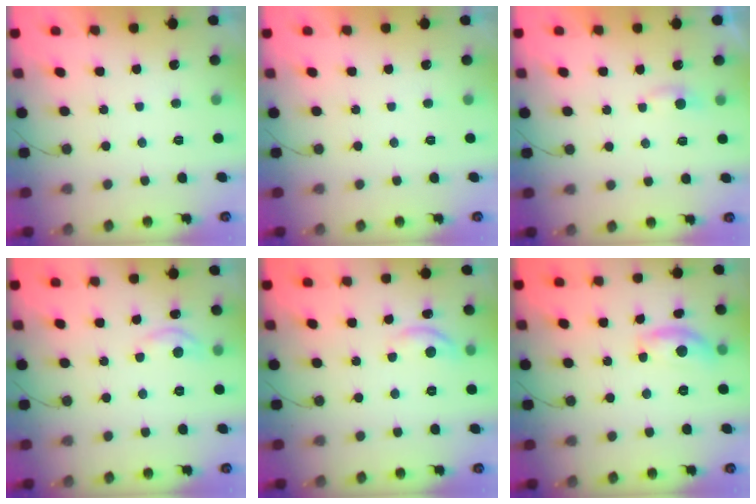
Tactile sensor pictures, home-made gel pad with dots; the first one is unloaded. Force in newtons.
{"total": 0.0}
{"total": 2.4, "press": 2.4, "slide": 0.3}
{"total": 5.6, "press": 5.5, "slide": 0.6}
{"total": 6.2, "press": 6.2, "slide": 0.5}
{"total": 9.6, "press": 9.6, "slide": 0.6}